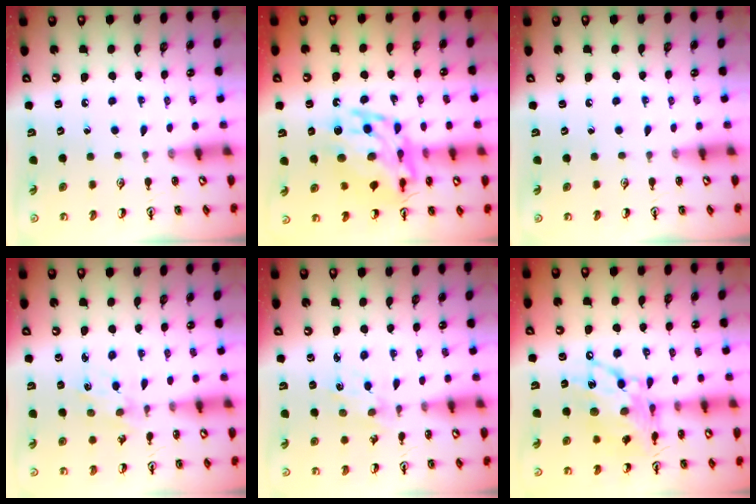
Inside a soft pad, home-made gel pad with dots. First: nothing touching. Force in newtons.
{"total": 16.0, "press": 15.9, "slide": 1.8}
{"total": 0.0}
{"total": 1.0, "press": 1.0, "slide": 0.2}
{"total": 1.0, "press": 1.0, "slide": 0.2}
{"total": 15.4, "press": 15.3, "slide": 1.3}